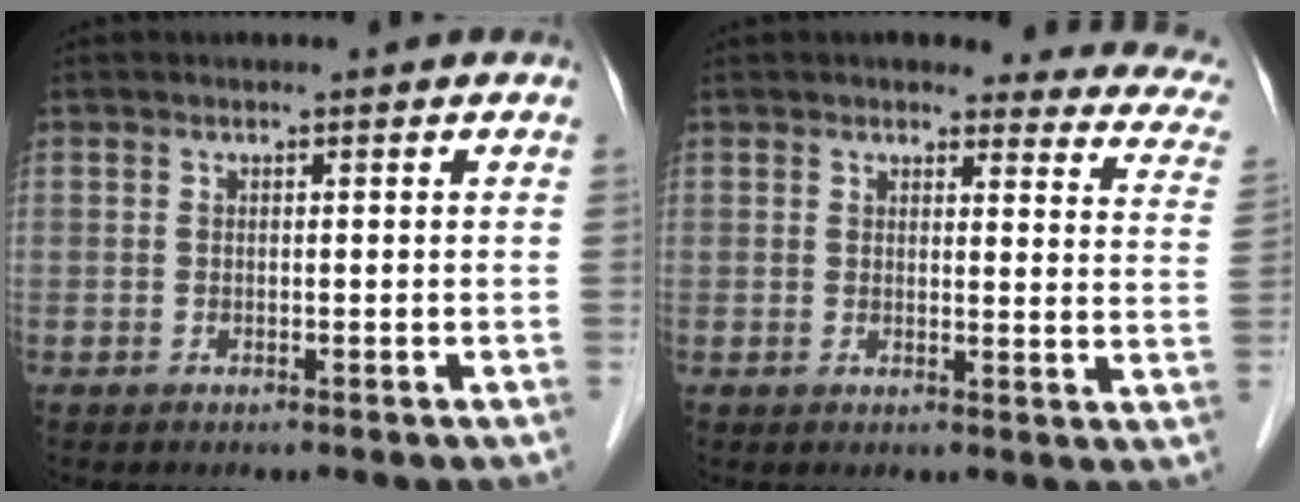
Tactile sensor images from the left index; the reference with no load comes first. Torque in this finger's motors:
{"motor_torque": [0.33, -0.35, 0.24, 0.01]}